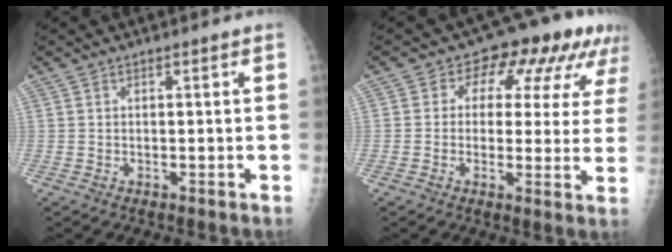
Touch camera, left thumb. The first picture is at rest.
{"total": 13.0, "force": [6.3, 8.1, 8.0], "torque": [-0.051, -0.002, 0.063]}